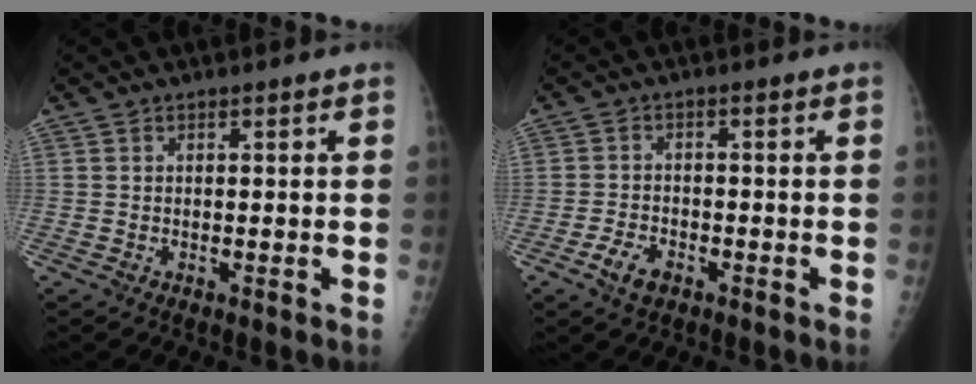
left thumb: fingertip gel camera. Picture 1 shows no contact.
{"total": 4.1, "force": [-2.3, 2.4, 2.4], "torque": [-0.044, 0.010, -0.040]}